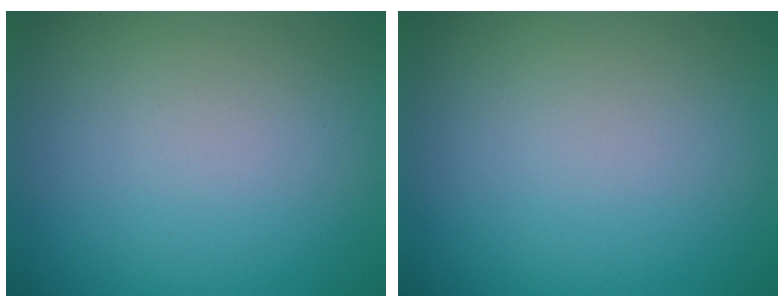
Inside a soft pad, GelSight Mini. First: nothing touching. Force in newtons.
{"total": 0.0}